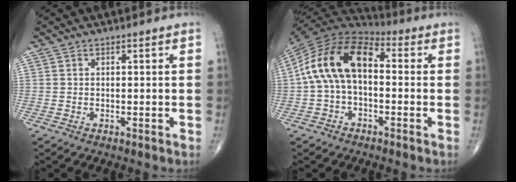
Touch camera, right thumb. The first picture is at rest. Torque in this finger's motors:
{"motor_torque": [2.07, 2.07, 0.87, -0.68, 0.17]}